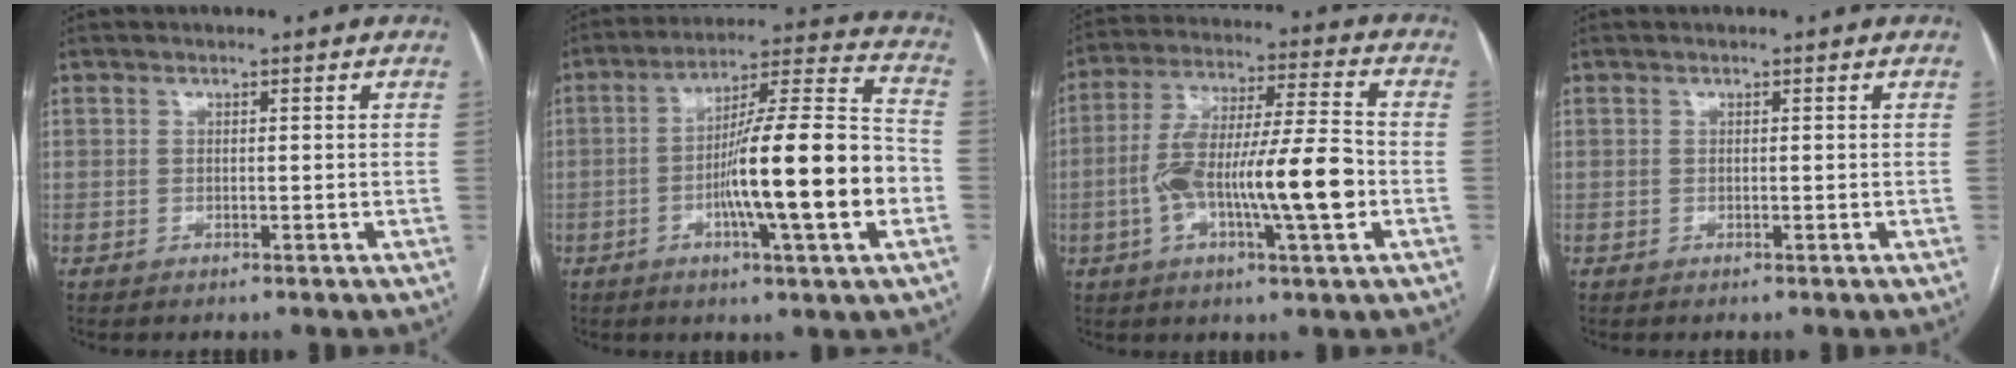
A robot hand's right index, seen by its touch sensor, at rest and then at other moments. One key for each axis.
{"total": 18.5, "fx": -4.2, "fy": 0.9, "fz": 18.0, "tx": -0.288, "ty": 0.007, "tz": -0.067}
{"total": 15.6, "fx": -3.5, "fy": 2.0, "fz": 15.1, "tx": -0.274, "ty": 0.012, "tz": -0.061}
{"total": 0.0}